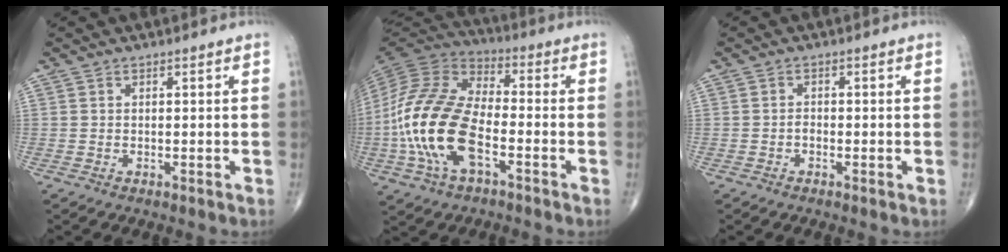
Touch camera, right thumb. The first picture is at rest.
{"total": 19.5, "force": [-5.2, 10.0, 16.0], "torque": [-0.330, 0.025, -0.101]}
{"total": 1.1, "force": [-0.5, 0.5, 0.8], "torque": [-0.012, 0.001, -0.013]}